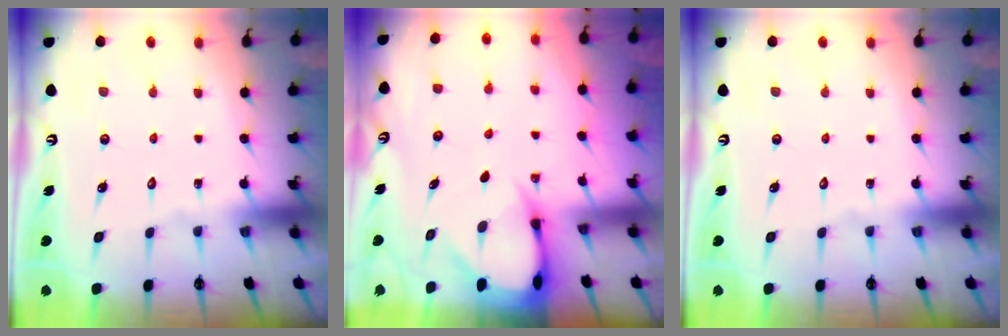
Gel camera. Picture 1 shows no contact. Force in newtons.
{"total": 5.1, "press": 5.1, "slide": 0.5}
{"total": 0.0}